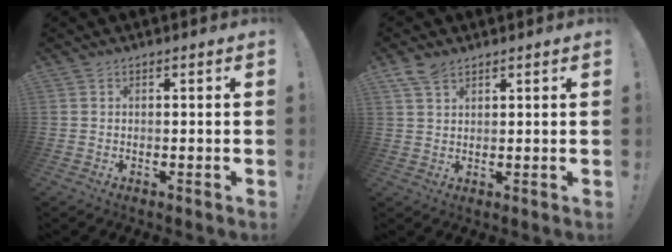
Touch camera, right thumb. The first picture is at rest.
{"total": 4.5, "force": [3.2, 2.1, 2.3], "torque": [-0.047, -0.013, 0.061]}